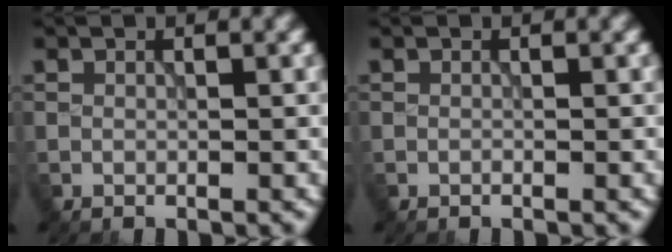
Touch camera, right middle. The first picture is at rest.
{"total": 0.0}